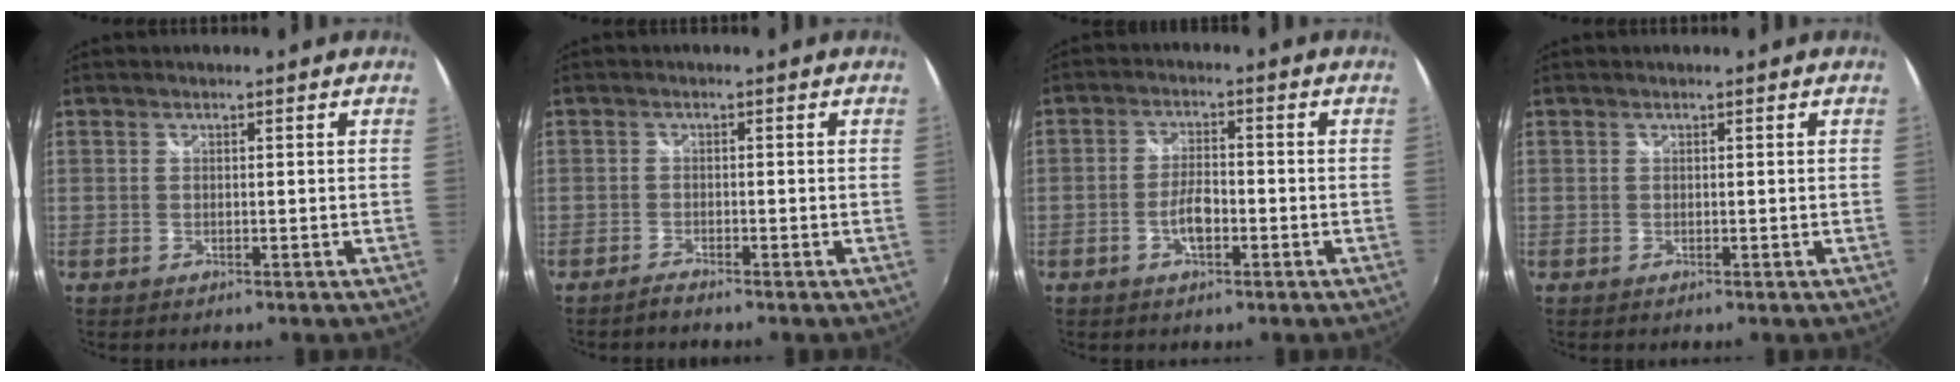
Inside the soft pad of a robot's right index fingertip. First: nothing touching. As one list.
[{"total": 1.4, "force": [-1.4, 0.0, 0.3], "torque": [-0.014, -0.004, -0.030]}, {"total": 4.6, "force": [-1.8, 1.8, 3.7], "torque": [-0.077, 0.003, -0.034]}, {"total": 0.0}]